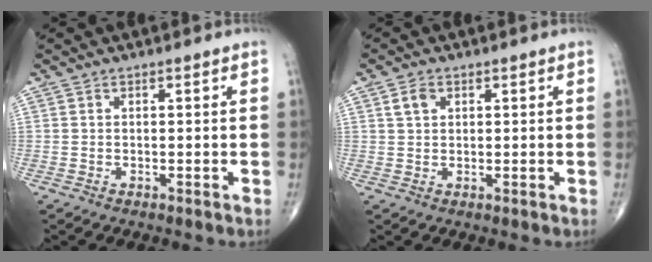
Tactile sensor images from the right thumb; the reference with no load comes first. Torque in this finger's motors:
{"motor_torque": [0.17, 0.27, 0.02, 0.01, 0.00]}